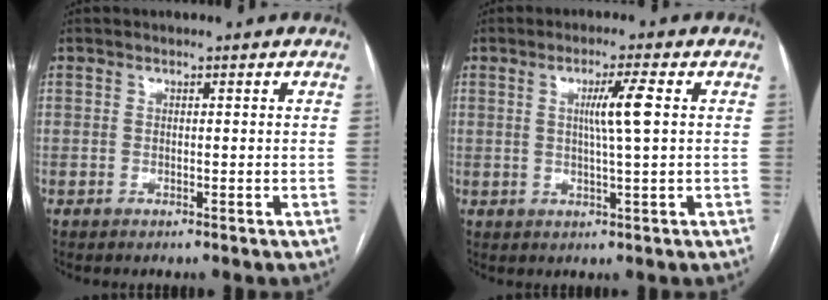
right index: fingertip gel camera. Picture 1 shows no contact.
{"total": 4.8, "force": [0.8, -0.6, 4.6], "torque": [-0.084, -0.001, 0.016]}